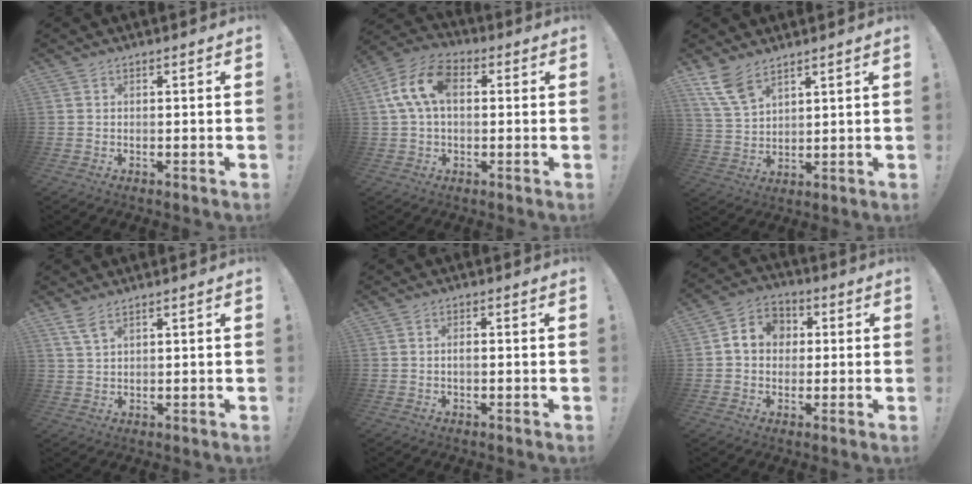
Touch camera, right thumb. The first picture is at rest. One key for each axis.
{"total": 13.0, "fx": 2.3, "fy": 8.1, "fz": 9.9, "tx": -0.195, "ty": 0.017, "tz": 0.047}
{"total": 8.9, "fx": 6.4, "fy": 4.0, "fz": 4.7, "tx": -0.096, "ty": -0.027, "tz": 0.129}
{"total": 4.2, "fx": 2.9, "fy": 1.2, "fz": 2.9, "tx": -0.061, "ty": -0.010, "tz": 0.054}
{"total": 1.2, "fx": -0.4, "fy": 0.3, "fz": 1.0, "tx": -0.025, "ty": 0.004, "tz": -0.007}
{"total": 8.8, "fx": 1.4, "fy": 7.8, "fz": 3.9, "tx": -0.056, "ty": 0.011, "tz": 0.032}